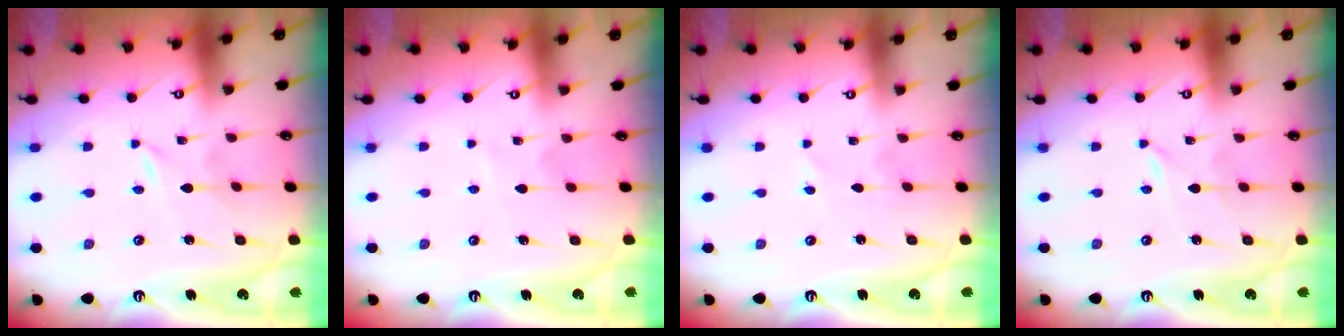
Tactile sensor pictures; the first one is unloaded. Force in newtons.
{"total": 2.1, "press": 2.1, "slide": 0.2}
{"total": 1.7, "press": 1.6, "slide": 0.3}
{"total": 0.0}